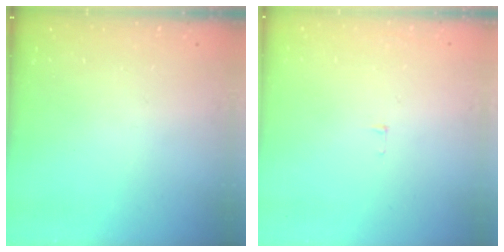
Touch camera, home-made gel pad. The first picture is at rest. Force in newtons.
{"total": 3.8, "press": 3.8, "slide": 0.3}